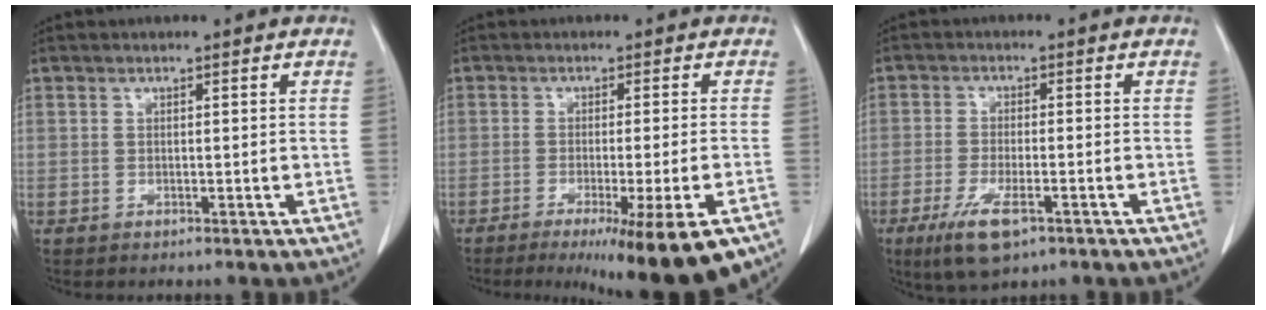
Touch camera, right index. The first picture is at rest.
{"total": 13.5, "force": [-8.6, -0.2, 10.4], "torque": [-0.106, -0.031, -0.126]}
{"total": 7.4, "force": [-4.1, 1.9, 5.8], "torque": [-0.114, -0.017, -0.065]}